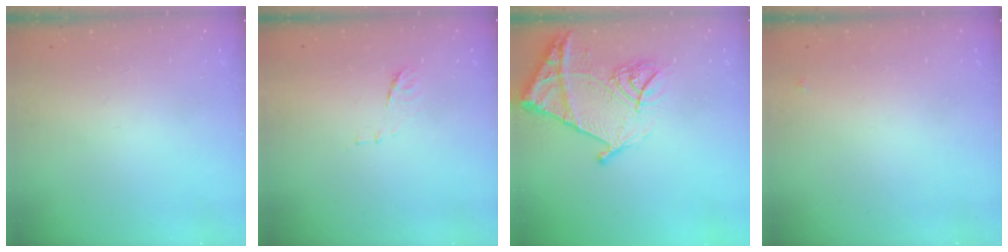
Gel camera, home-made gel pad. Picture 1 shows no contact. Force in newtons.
{"total": 6.8, "press": 6.8, "slide": 0.5}
{"total": 15.9, "press": 15.8, "slide": 1.6}
{"total": 3.1, "press": 3.1, "slide": 0.3}